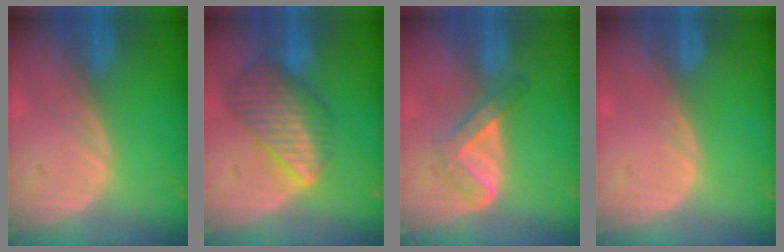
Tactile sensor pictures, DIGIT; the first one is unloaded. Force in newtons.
{"total": 8.5, "press": 7.5, "slide": 4.2}
{"total": 4.5, "press": 4.4, "slide": 1.0}
{"total": 0.5, "press": 0.1, "slide": 0.5}